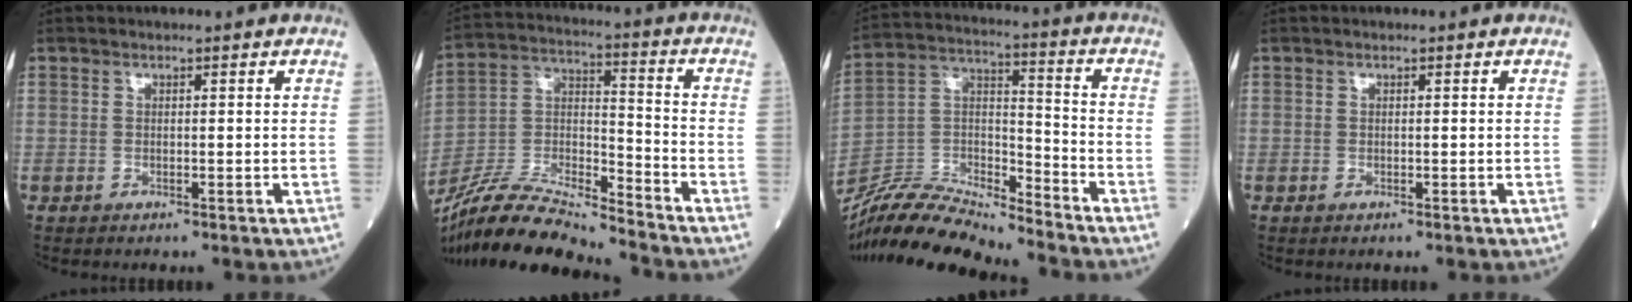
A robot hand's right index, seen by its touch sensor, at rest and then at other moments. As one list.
[{"total": 16.5, "force": [-15.5, 0.5, 5.6], "torque": [-0.106, 0.015, -0.291]}, {"total": 15.2, "force": [-14.6, 0.4, 4.2], "torque": [-0.078, 0.022, -0.280]}, {"total": 0.0}]